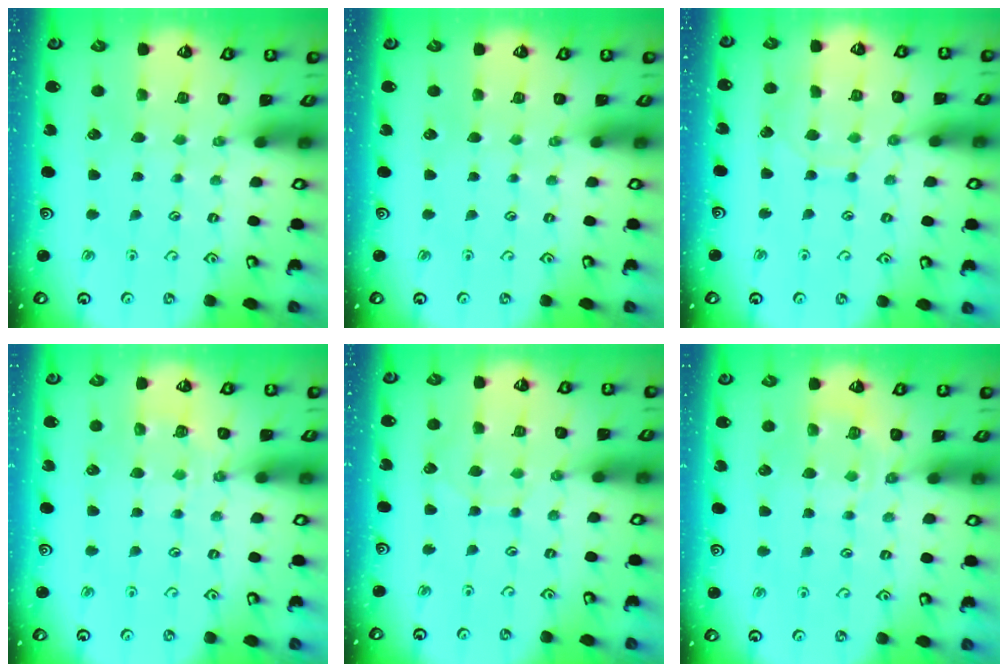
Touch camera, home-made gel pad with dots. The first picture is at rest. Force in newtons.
{"total": 0.0}
{"total": 6.8, "press": 6.8, "slide": 0.6}
{"total": 5.9, "press": 5.8, "slide": 0.7}
{"total": 4.4, "press": 4.4, "slide": 0.4}
{"total": 6.4, "press": 6.3, "slide": 1.0}